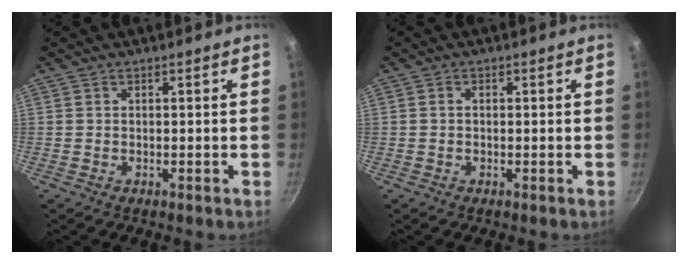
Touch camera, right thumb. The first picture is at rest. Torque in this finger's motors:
{"motor_torque": [0.17, -0.25, -0.46, 0.14, 0.02]}